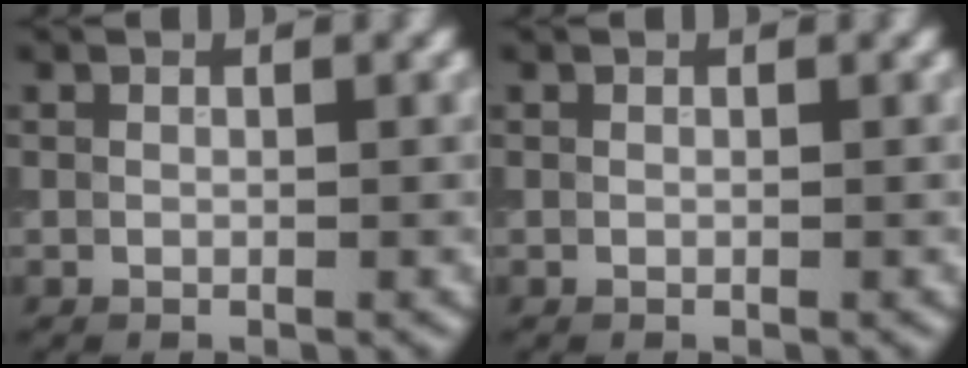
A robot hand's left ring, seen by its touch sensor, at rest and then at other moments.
{"total": 0.0}